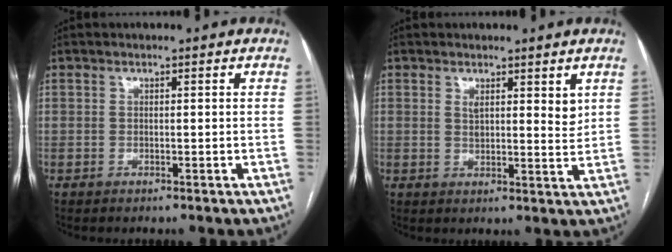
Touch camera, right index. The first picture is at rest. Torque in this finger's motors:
{"motor_torque": [0.02, 0.02, -0.03, 0.00]}